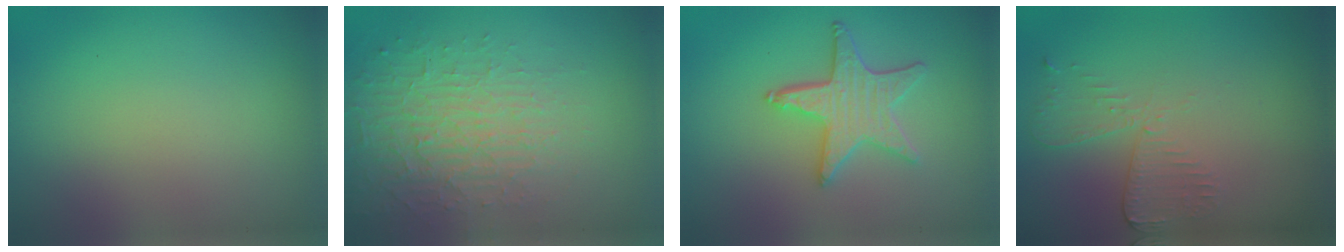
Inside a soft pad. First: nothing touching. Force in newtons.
{"total": 3.7, "press": 3.3, "slide": 1.7}
{"total": 4.2, "press": 3.8, "slide": 1.7}
{"total": 2.7, "press": 2.4, "slide": 1.2}